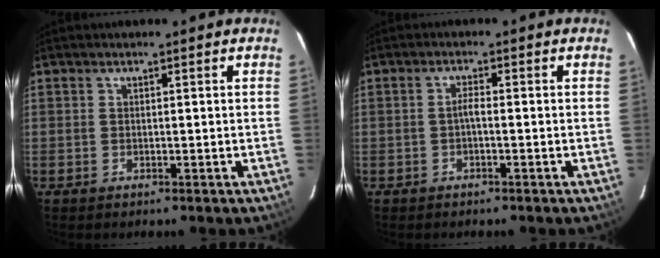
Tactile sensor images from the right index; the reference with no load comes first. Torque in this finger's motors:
{"motor_torque": [0.27, 0.10, 0.24, 0.04]}